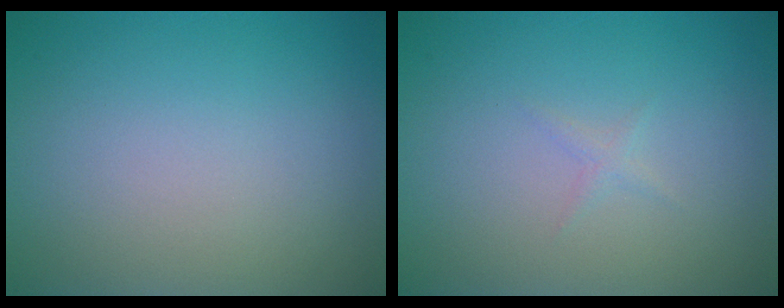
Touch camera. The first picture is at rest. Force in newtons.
{"total": 0.6, "press": 0.6, "slide": 0.0}